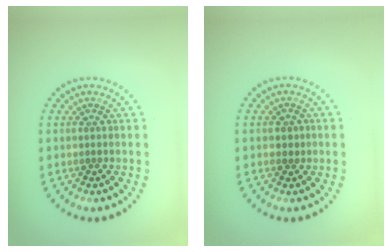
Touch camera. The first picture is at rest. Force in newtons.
{"total": 0.6, "press": 0.5, "slide": 0.3}